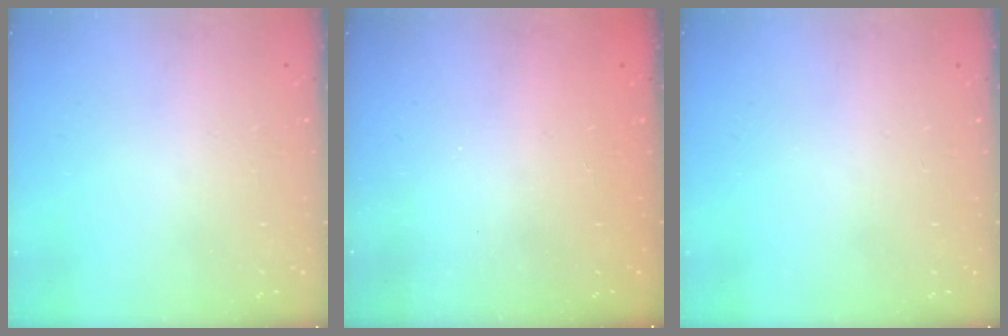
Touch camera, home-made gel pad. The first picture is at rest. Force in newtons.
{"total": 2.4, "press": 2.3, "slide": 0.8}
{"total": 0.0}